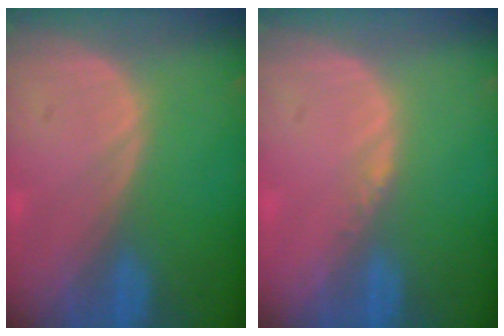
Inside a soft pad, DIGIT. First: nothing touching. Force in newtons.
{"total": 0.8, "press": 0.6, "slide": 0.4}